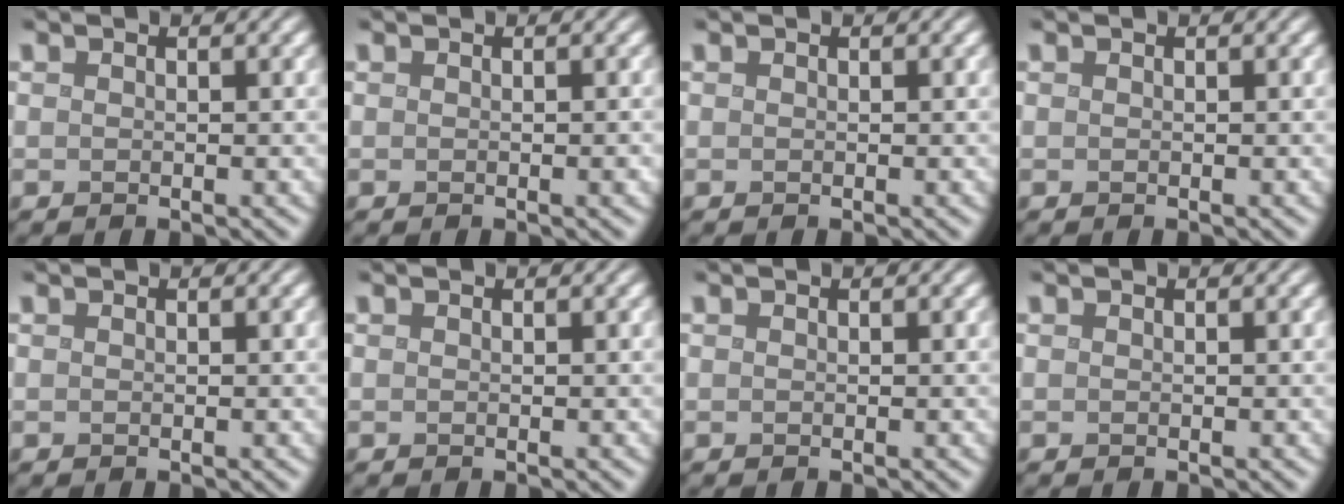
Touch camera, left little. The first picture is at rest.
{"total": 0.5, "force": [-0.1, 0.0, 0.5], "torque": [-0.006, 0.001, 0.000]}
{"total": 0.0}
{"total": 0.0}
{"total": 0.0}
{"total": 0.0}
{"total": 0.0}
{"total": 0.0}